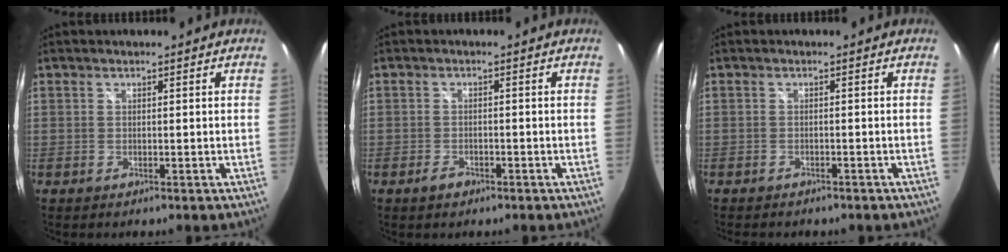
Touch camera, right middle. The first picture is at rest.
{"total": 2.3, "force": [-1.6, 1.3, 1.1], "torque": [-0.021, -0.002, -0.027]}
{"total": 3.8, "force": [-3.2, 1.4, 1.4], "torque": [-0.029, -0.014, -0.044]}